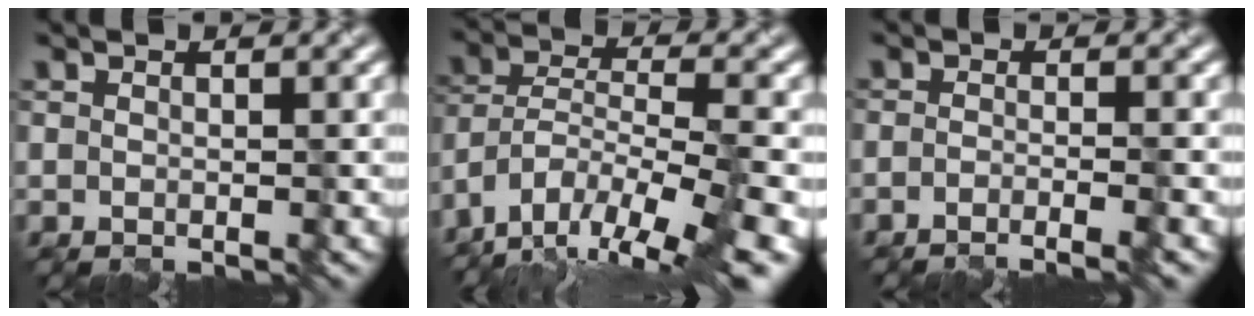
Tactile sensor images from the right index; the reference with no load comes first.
{"total": 14.5, "force": [-10.8, 4.6, 8.6], "torque": [-0.162, -0.019, -0.170]}
{"total": 3.4, "force": [-2.1, 0.9, 2.5], "torque": [-0.028, -0.003, -0.041]}